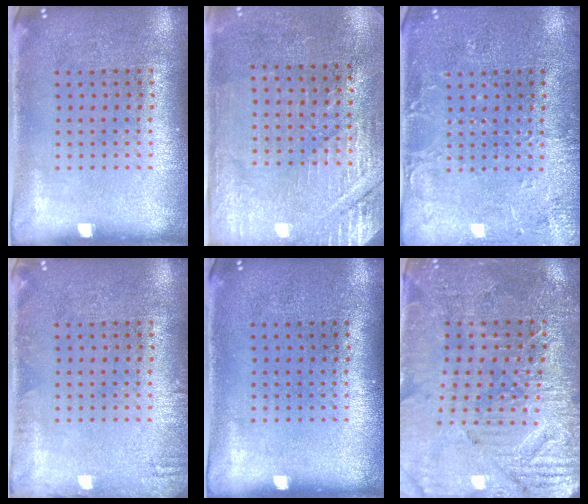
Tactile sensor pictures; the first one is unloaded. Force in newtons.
{"total": 2.9, "press": 2.8, "slide": 0.7}
{"total": 2.9, "press": 2.9, "slide": 0.4}
{"total": 1.1, "press": 1.1, "slide": 0.2}
{"total": 0.0}
{"total": 3.3, "press": 3.3, "slide": 0.4}